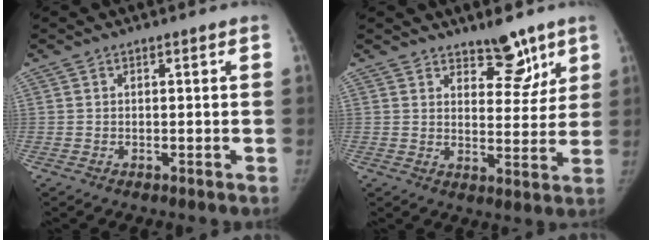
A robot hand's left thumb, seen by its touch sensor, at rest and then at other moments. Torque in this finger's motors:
{"motor_torque": [0.30, -0.15, -0.46, -0.02, -0.02]}